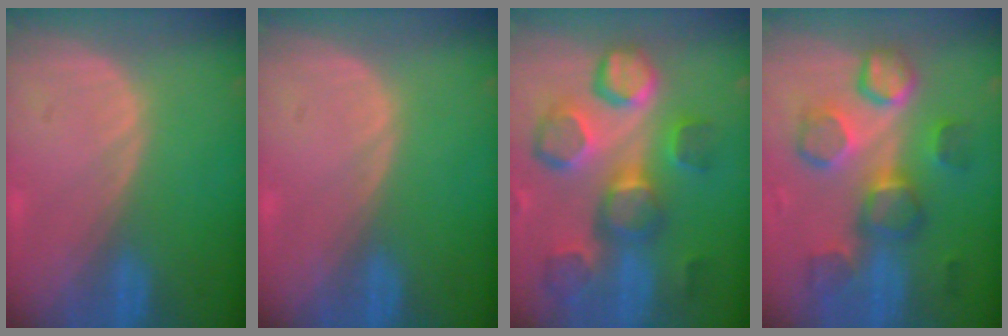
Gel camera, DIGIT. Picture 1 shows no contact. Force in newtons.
{"total": 0.0}
{"total": 11.9, "press": 10.8, "slide": 5.0}
{"total": 9.2, "press": 9.1, "slide": 0.4}